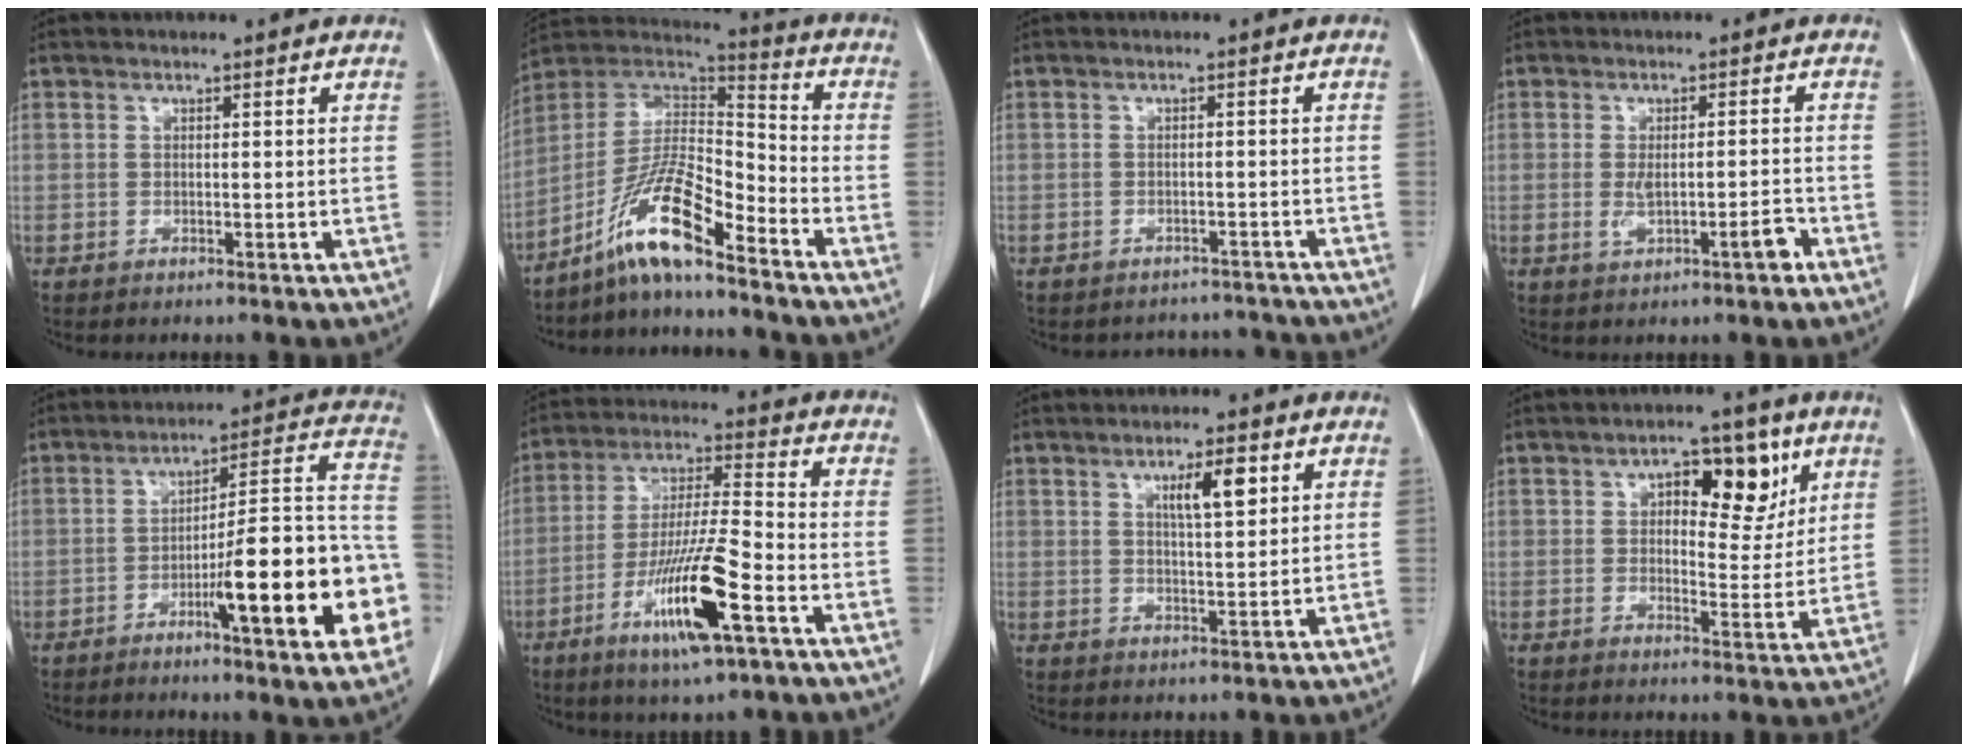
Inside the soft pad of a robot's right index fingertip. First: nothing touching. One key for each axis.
{"total": 13.1, "fx": -9.3, "fy": 1.2, "fz": 9.1, "tx": -0.167, "ty": 0.012, "tz": -0.170}
{"total": 6.4, "fx": -6.0, "fy": 2.2, "fz": -0.2, "tx": 0.006, "ty": 0.020, "tz": -0.062}
{"total": 3.9, "fx": -1.3, "fy": 0.9, "fz": 3.5, "tx": -0.059, "ty": 0.002, "tz": -0.016}
{"total": 20.0, "fx": -6.7, "fy": 2.4, "fz": 18.6, "tx": -0.199, "ty": 0.024, "tz": -0.093}
{"total": 14.3, "fx": -6.4, "fy": 1.1, "fz": 12.7, "tx": -0.246, "ty": -0.019, "tz": -0.114}
{"total": 5.5, "fx": 2.5, "fy": 1.0, "fz": 4.8, "tx": -0.081, "ty": 0.001, "tz": 0.042}
{"total": 8.8, "fx": 3.9, "fy": 4.0, "fz": 6.8, "tx": -0.086, "ty": 0.013, "tz": 0.056}